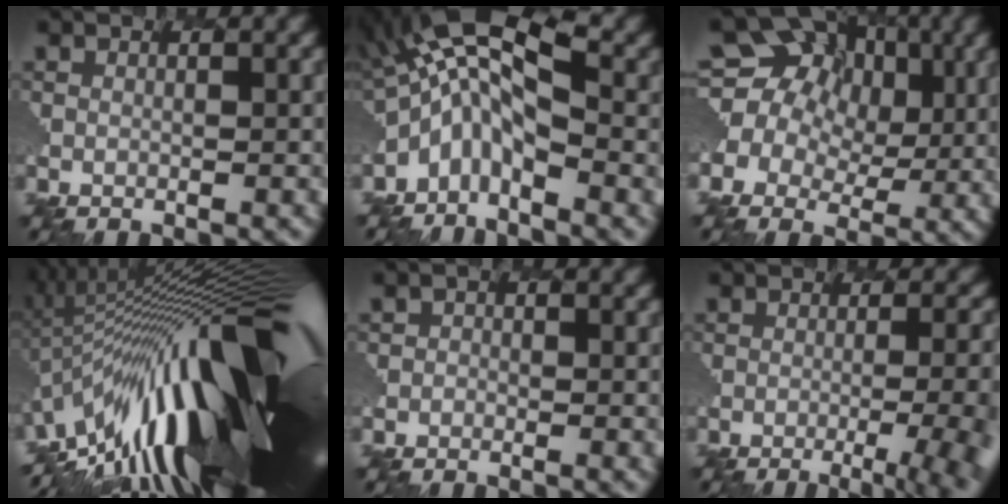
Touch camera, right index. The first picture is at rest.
{"total": 6.9, "force": [-1.0, 2.4, 6.4], "torque": [-0.137, 0.022, -0.046]}
{"total": 11.5, "force": [3.9, 9.9, 4.4], "torque": [-0.122, 0.044, 0.032]}
{"total": 16.7, "force": [-2.8, 6.1, 15.3], "torque": [-0.211, 0.016, -0.075]}
{"total": 0.7, "force": [-0.5, 0.0, -0.5], "torque": [0.002, 0.005, -0.010]}
{"total": 8.7, "force": [-3.8, 2.8, 7.3], "torque": [-0.077, 0.000, -0.049]}